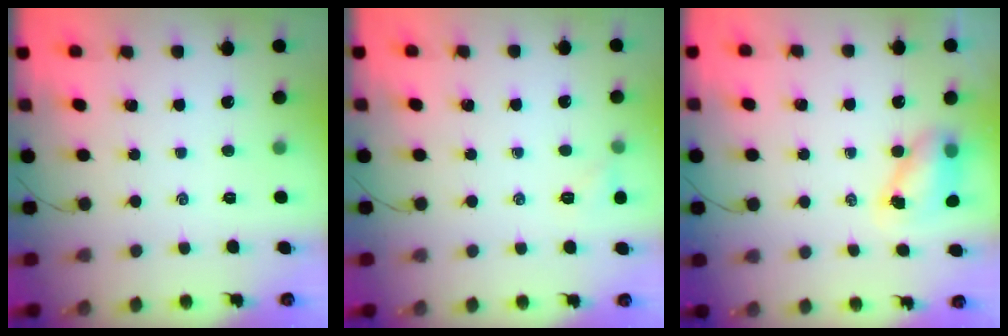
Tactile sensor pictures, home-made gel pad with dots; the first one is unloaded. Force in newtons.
{"total": 4.4, "press": 4.2, "slide": 1.3}
{"total": 6.4, "press": 6.3, "slide": 0.8}